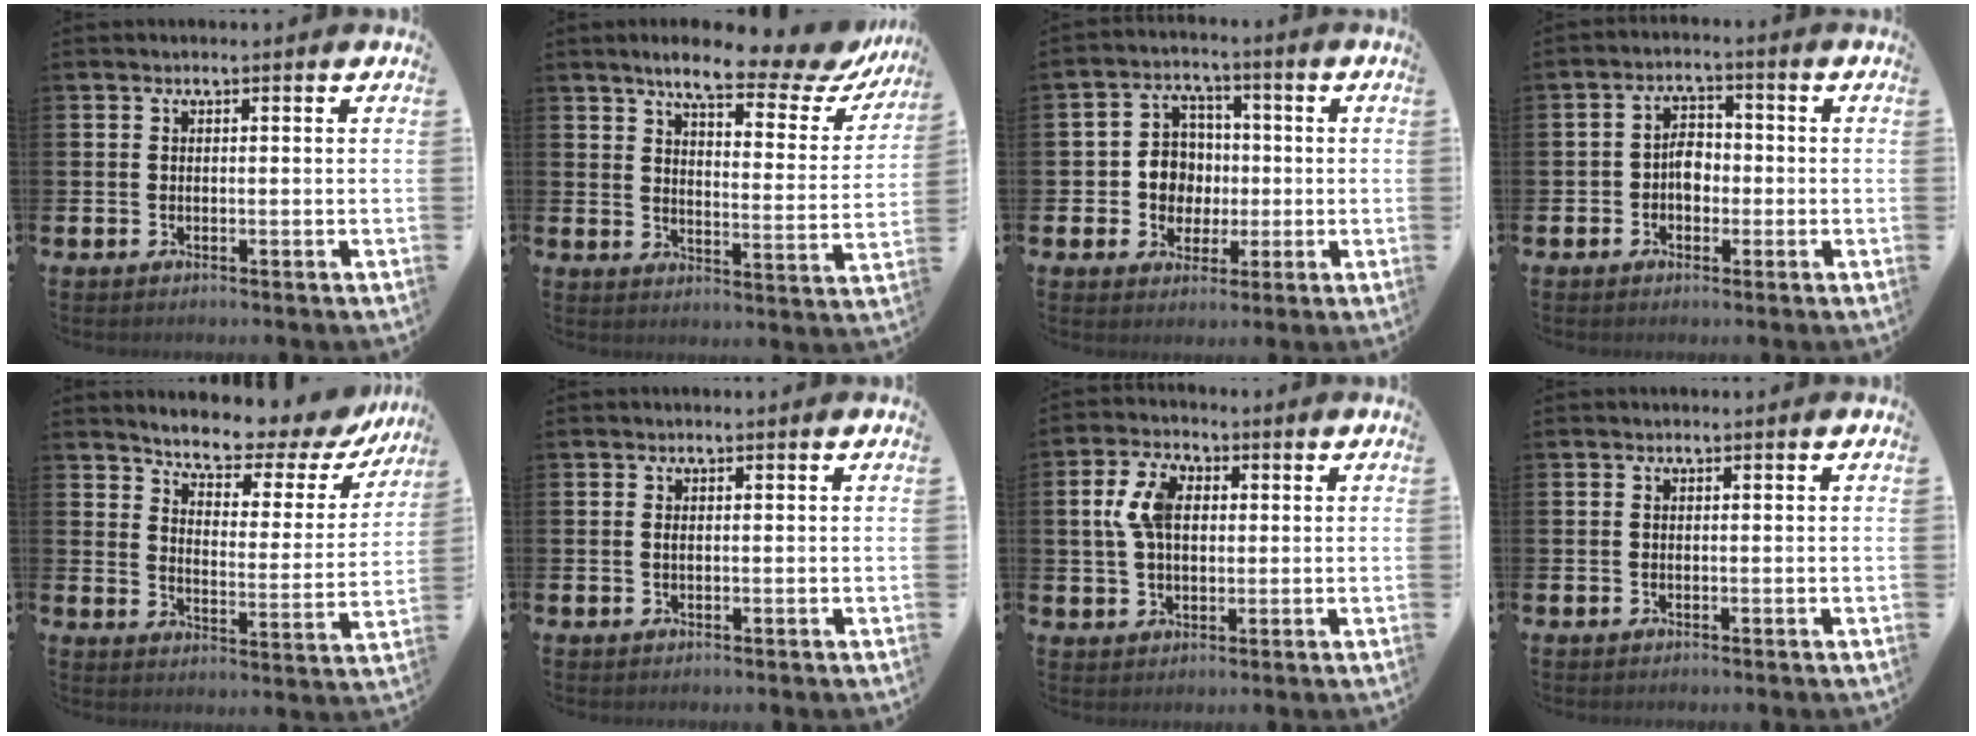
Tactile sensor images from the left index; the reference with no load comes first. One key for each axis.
{"total": 8.7, "fx": 7.3, "fy": 1.9, "fz": 4.3, "tx": -0.087, "ty": -0.049, "tz": 0.117}
{"total": 5.5, "fx": 0.1, "fy": 5.2, "fz": 1.9, "tx": -0.047, "ty": 0.010, "tz": -0.004}
{"total": 3.6, "fx": -0.9, "fy": 2.5, "fz": 2.4, "tx": -0.038, "ty": 0.008, "tz": -0.022}
{"total": 6.6, "fx": 6.1, "fy": 1.6, "fz": 2.1, "tx": -0.068, "ty": -0.048, "tz": 0.101}
{"total": 0.5, "fx": 0.1, "fy": 0.2, "fz": 0.5, "tx": -0.008, "ty": 0.000, "tz": 0.002}
{"total": 6.6, "fx": 1.8, "fy": 4.3, "fz": 4.7, "tx": -0.094, "ty": 0.014, "tz": 0.029}
{"total": 0.0}